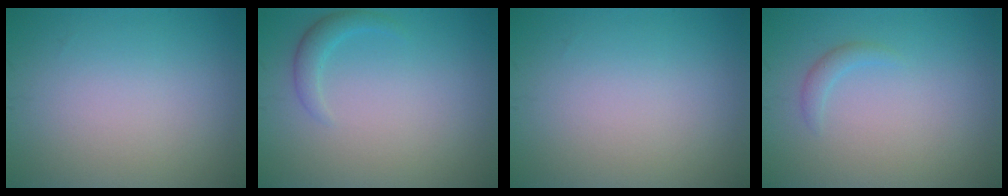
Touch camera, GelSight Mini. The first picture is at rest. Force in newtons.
{"total": 1.6, "press": 1.6, "slide": 0.1}
{"total": 0.0}
{"total": 1.1, "press": 1.1, "slide": 0.1}